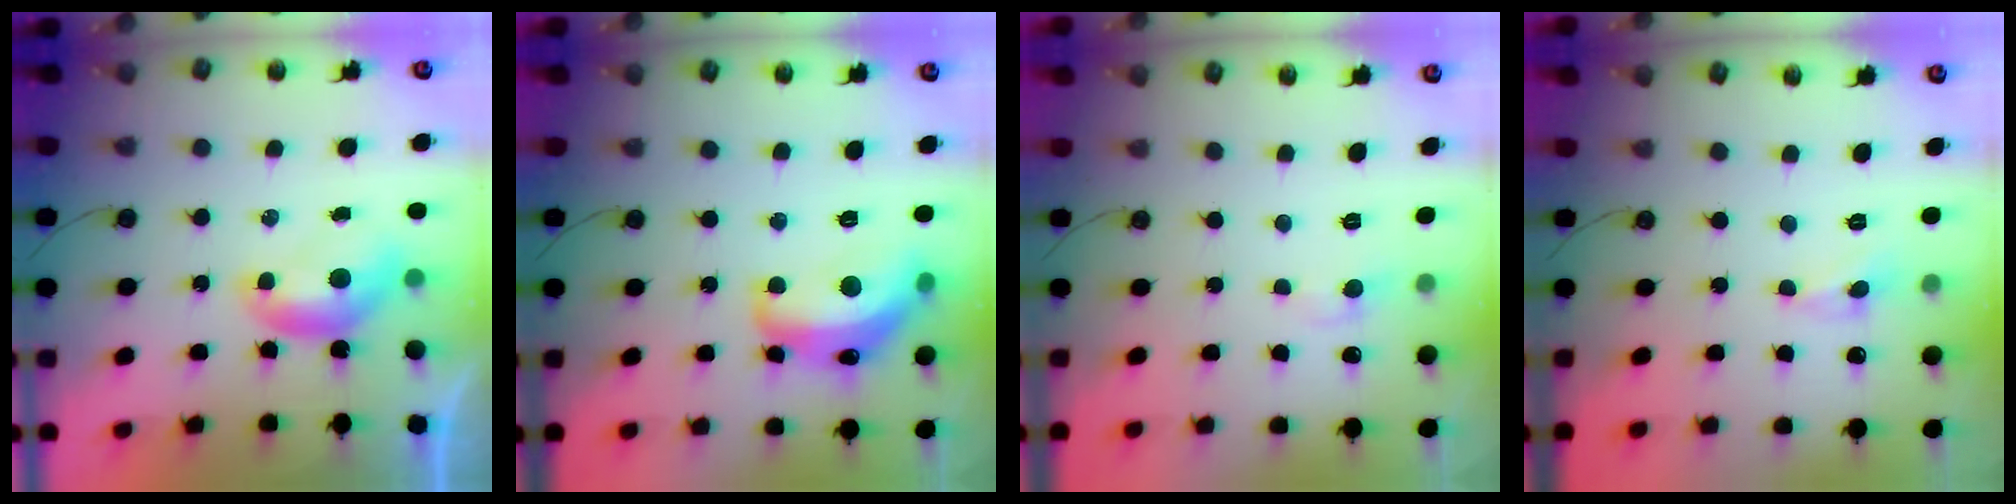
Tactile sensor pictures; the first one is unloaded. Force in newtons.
{"total": 11.8, "press": 11.8, "slide": 0.7}
{"total": 1.9, "press": 1.7, "slide": 0.8}
{"total": 2.5, "press": 2.4, "slide": 0.8}